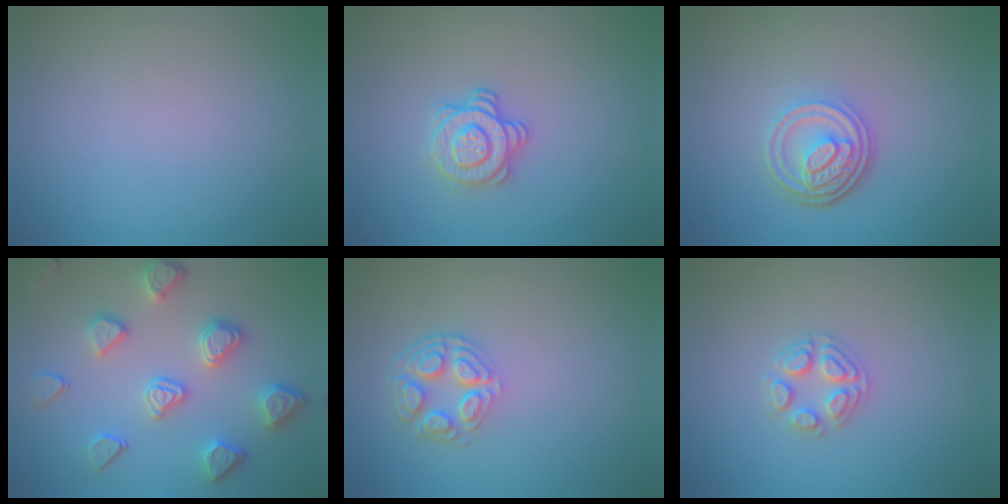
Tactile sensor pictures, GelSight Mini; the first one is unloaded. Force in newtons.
{"total": 2.9, "press": 2.5, "slide": 1.4}
{"total": 4.7, "press": 3.4, "slide": 3.3}
{"total": 4.6, "press": 4.1, "slide": 2.1}
{"total": 4.1, "press": 3.2, "slide": 2.6}
{"total": 2.5, "press": 2.5, "slide": 0.3}